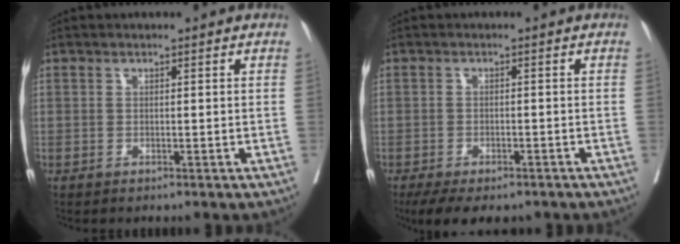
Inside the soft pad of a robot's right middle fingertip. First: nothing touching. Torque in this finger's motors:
{"motor_torque": [0.30, -0.39, 0.01, 0.01]}